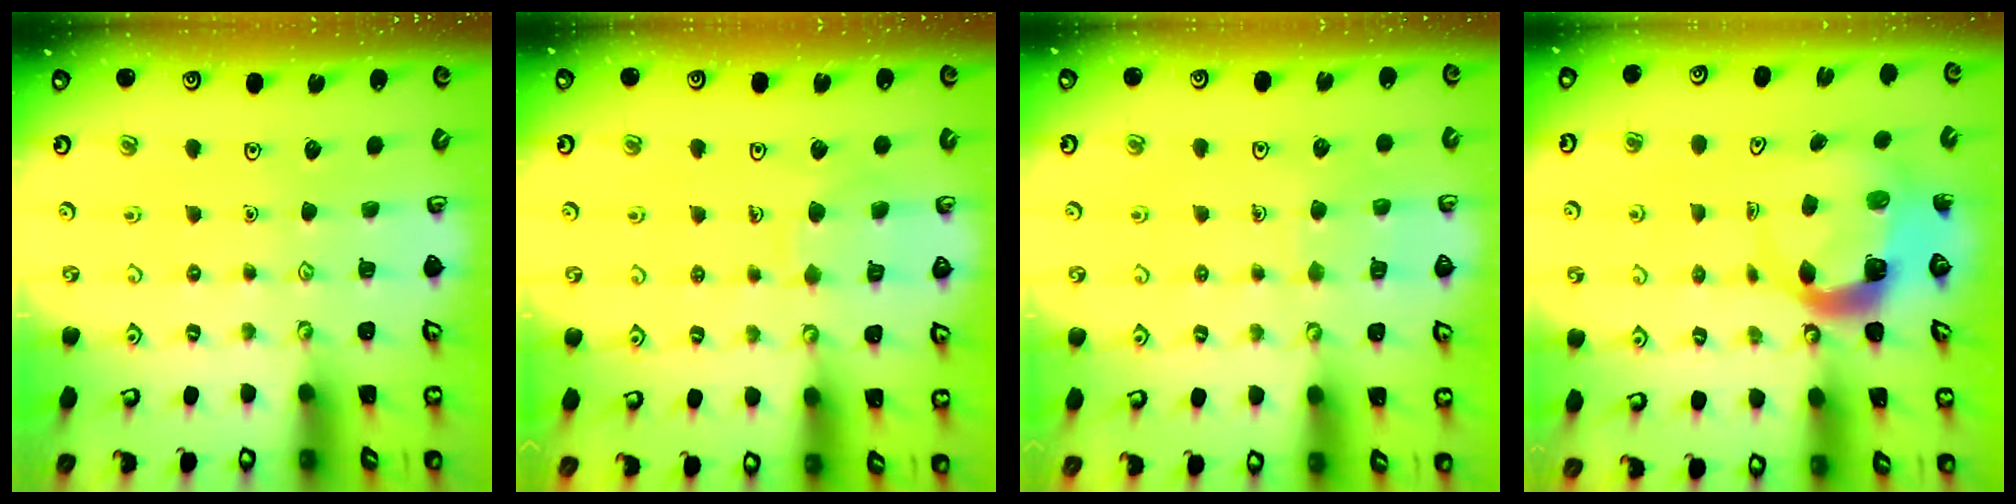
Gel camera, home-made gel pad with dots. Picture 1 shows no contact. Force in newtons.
{"total": 6.9, "press": 6.9, "slide": 0.7}
{"total": 5.3, "press": 5.3, "slide": 0.3}
{"total": 5.1, "press": 5.1, "slide": 0.7}